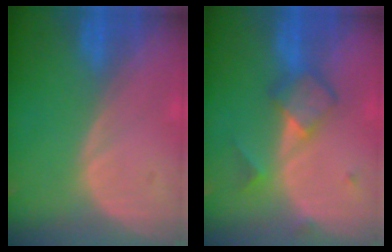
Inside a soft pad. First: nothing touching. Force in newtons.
{"total": 5.1, "press": 5.1, "slide": 0.4}